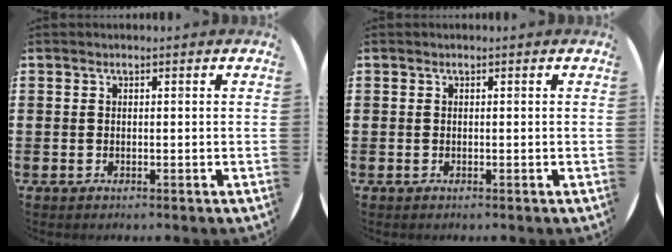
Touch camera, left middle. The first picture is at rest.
{"total": 0.0}